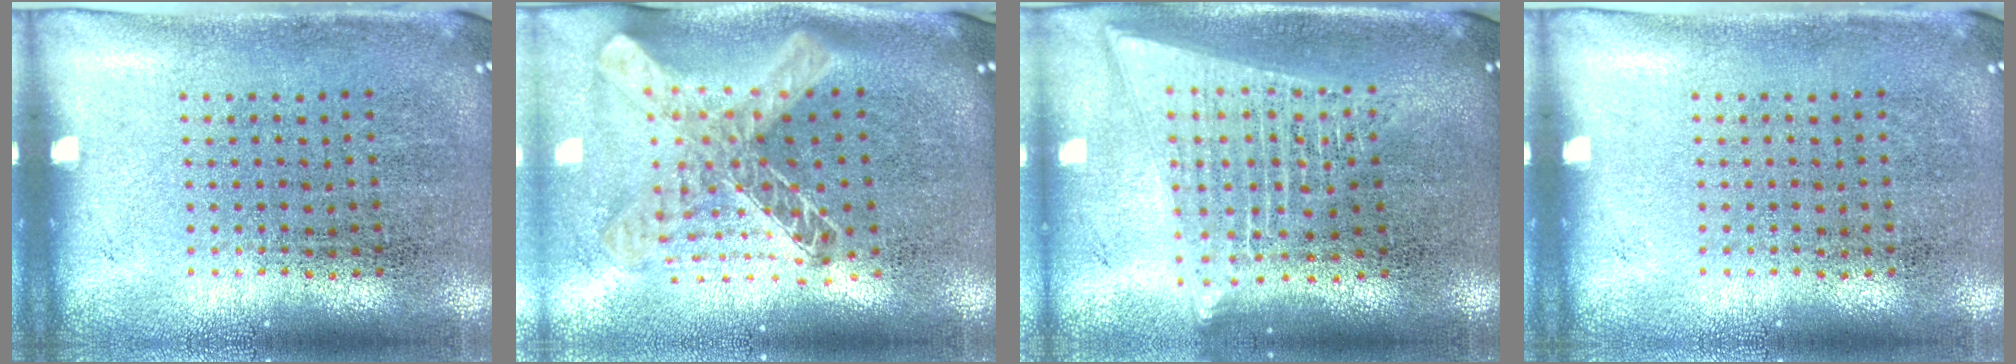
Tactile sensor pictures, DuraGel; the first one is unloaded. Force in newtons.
{"total": 1.9, "press": 1.6, "slide": 1.1}
{"total": 2.0, "press": 1.8, "slide": 1.0}
{"total": 0.0}